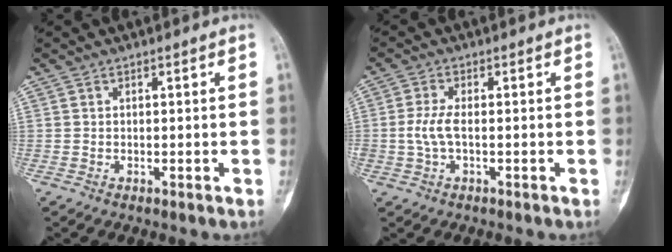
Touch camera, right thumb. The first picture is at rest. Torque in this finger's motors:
{"motor_torque": [-0.04, 0.22, 0.65, -0.02, 0.08]}